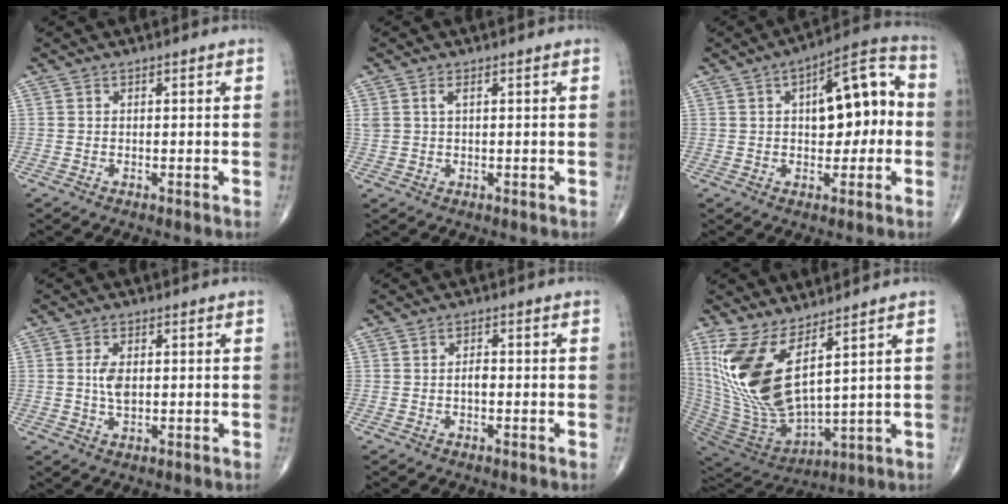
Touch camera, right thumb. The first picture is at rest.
{"total": 1.9, "force": [0.9, 0.8, 1.5], "torque": [-0.038, 0.006, 0.022]}
{"total": 13.7, "force": [1.4, 6.5, 11.9], "torque": [-0.138, 0.035, 0.014]}
{"total": 3.9, "force": [0.4, 2.0, 3.3], "torque": [-0.065, -0.004, 0.009]}
{"total": 1.5, "force": [-0.3, 0.8, 1.3], "torque": [-0.017, 0.003, -0.007]}
{"total": 16.9, "force": [7.6, 5.9, 13.8], "torque": [-0.288, -0.059, 0.172]}